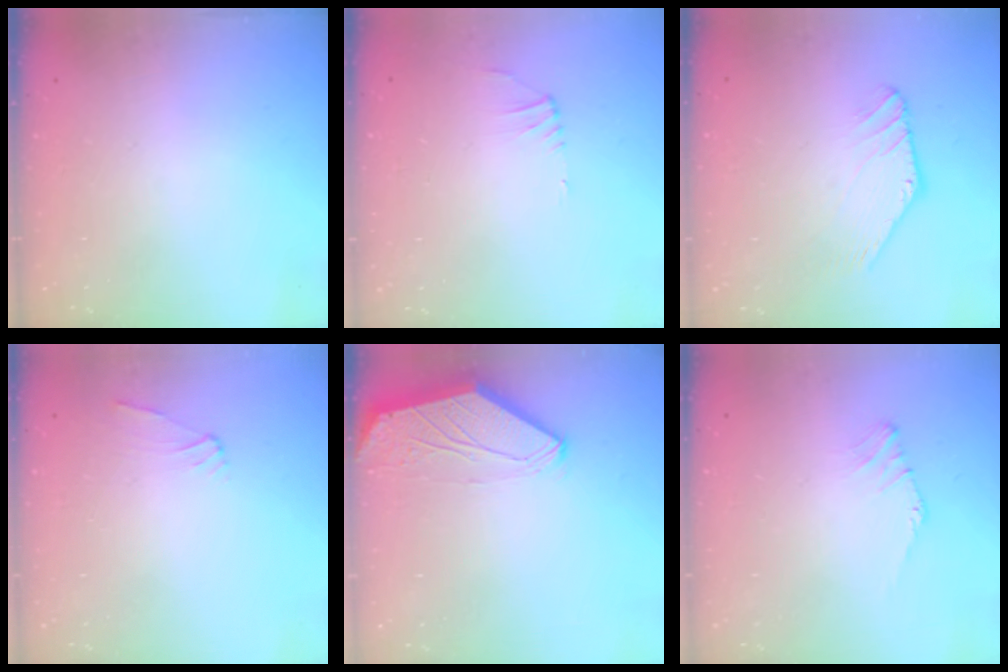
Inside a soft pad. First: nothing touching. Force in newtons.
{"total": 0.5, "press": 0.4, "slide": 0.4}
{"total": 1.3, "press": 1.3, "slide": 0.0}
{"total": 1.6, "press": 1.5, "slide": 0.5}
{"total": 0.0}
{"total": 0.9, "press": 0.8, "slide": 0.4}